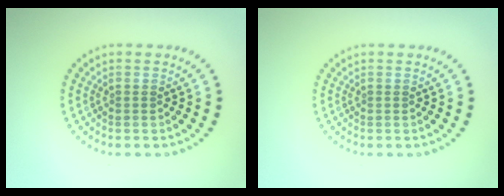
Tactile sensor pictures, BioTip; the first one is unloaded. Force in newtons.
{"total": 0.0}